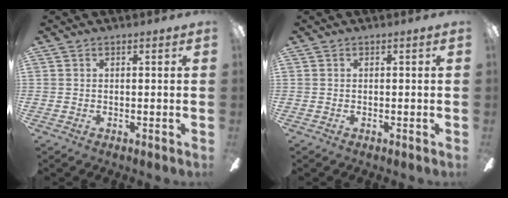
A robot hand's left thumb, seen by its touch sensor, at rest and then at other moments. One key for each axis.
{"total": 0.0}